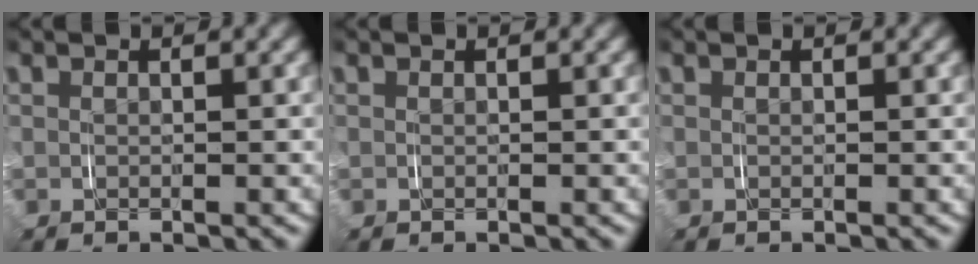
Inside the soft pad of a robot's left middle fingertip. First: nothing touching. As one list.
[{"total": 0.0}, {"total": 0.0}]